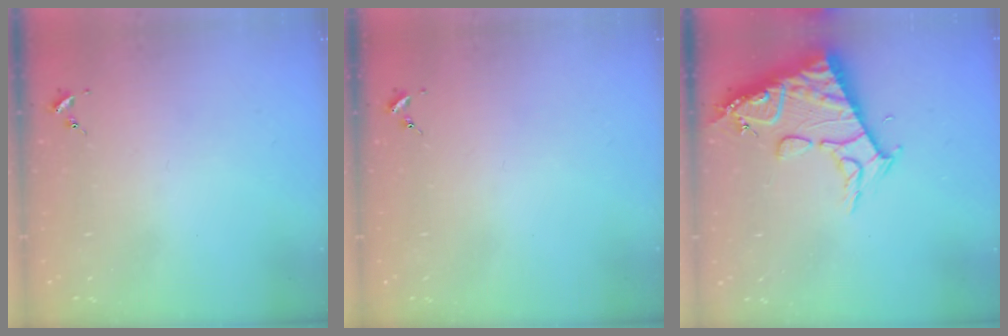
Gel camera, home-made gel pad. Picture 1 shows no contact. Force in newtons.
{"total": 0.0}
{"total": 15.8, "press": 15.7, "slide": 1.6}